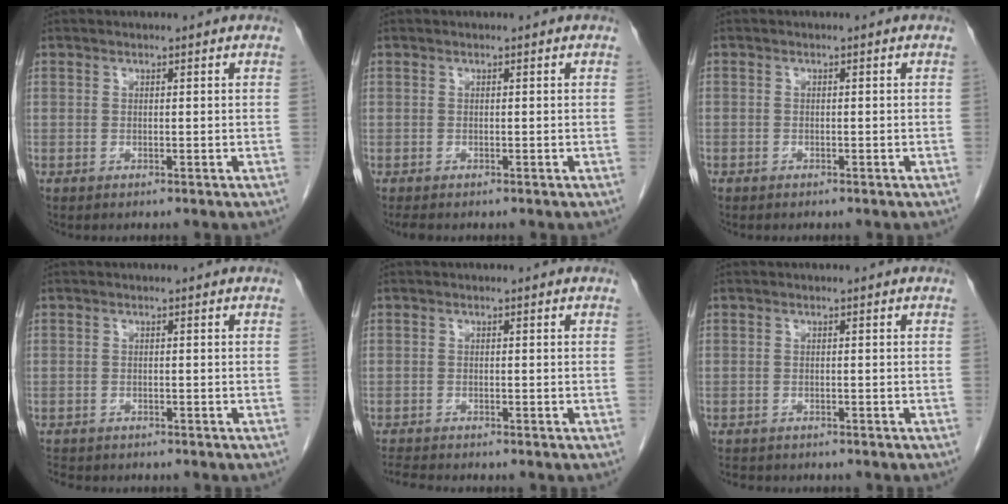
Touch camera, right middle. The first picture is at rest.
{"total": 0.9, "force": [-0.8, 0.2, 0.4], "torque": [-0.013, -0.004, -0.013]}
{"total": 0.8, "force": [-0.6, 0.5, 0.0], "torque": [-0.009, 0.003, -0.011]}
{"total": 3.9, "force": [-3.4, 1.6, 1.0], "torque": [-0.018, -0.006, -0.051]}
{"total": 2.6, "force": [-2.5, -0.3, 0.4], "torque": [-0.011, -0.014, -0.046]}
{"total": 3.8, "force": [-3.3, 1.5, 1.1], "torque": [-0.022, -0.005, -0.044]}